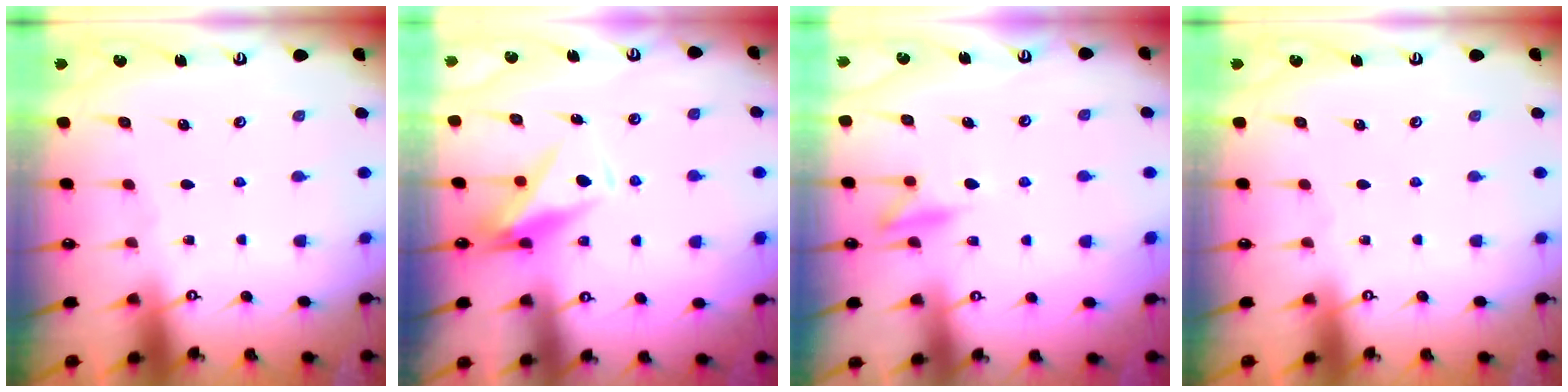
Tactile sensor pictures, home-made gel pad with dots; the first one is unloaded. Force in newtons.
{"total": 8.1, "press": 8.0, "slide": 1.4}
{"total": 11.0, "press": 11.0, "slide": 0.2}
{"total": 0.0}